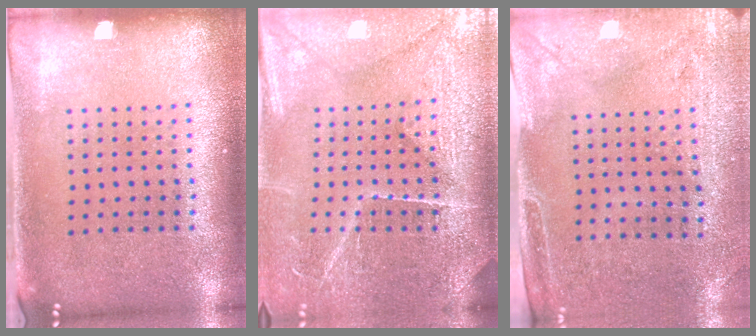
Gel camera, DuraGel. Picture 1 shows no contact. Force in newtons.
{"total": 4.2, "press": 3.9, "slide": 1.6}
{"total": 3.0, "press": 2.3, "slide": 1.8}